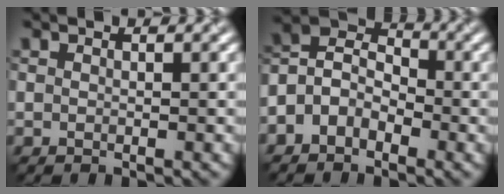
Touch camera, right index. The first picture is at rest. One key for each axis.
{"total": 5.1, "fx": -2.0, "fy": 3.7, "fz": 2.9, "tx": -0.054, "ty": 0.015, "tz": -0.042}